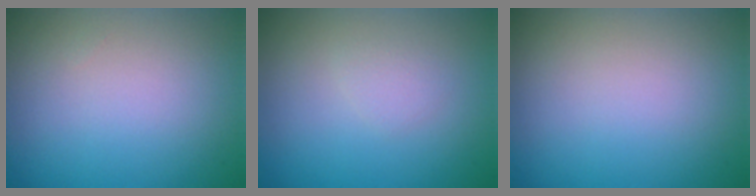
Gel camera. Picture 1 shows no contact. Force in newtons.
{"total": 0.9, "press": 0.9, "slide": 0.0}
{"total": 0.0}